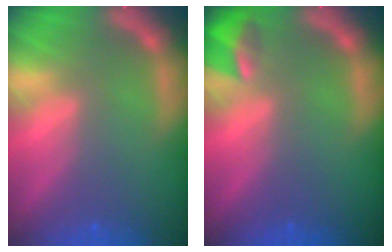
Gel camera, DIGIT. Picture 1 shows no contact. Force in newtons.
{"total": 2.9}